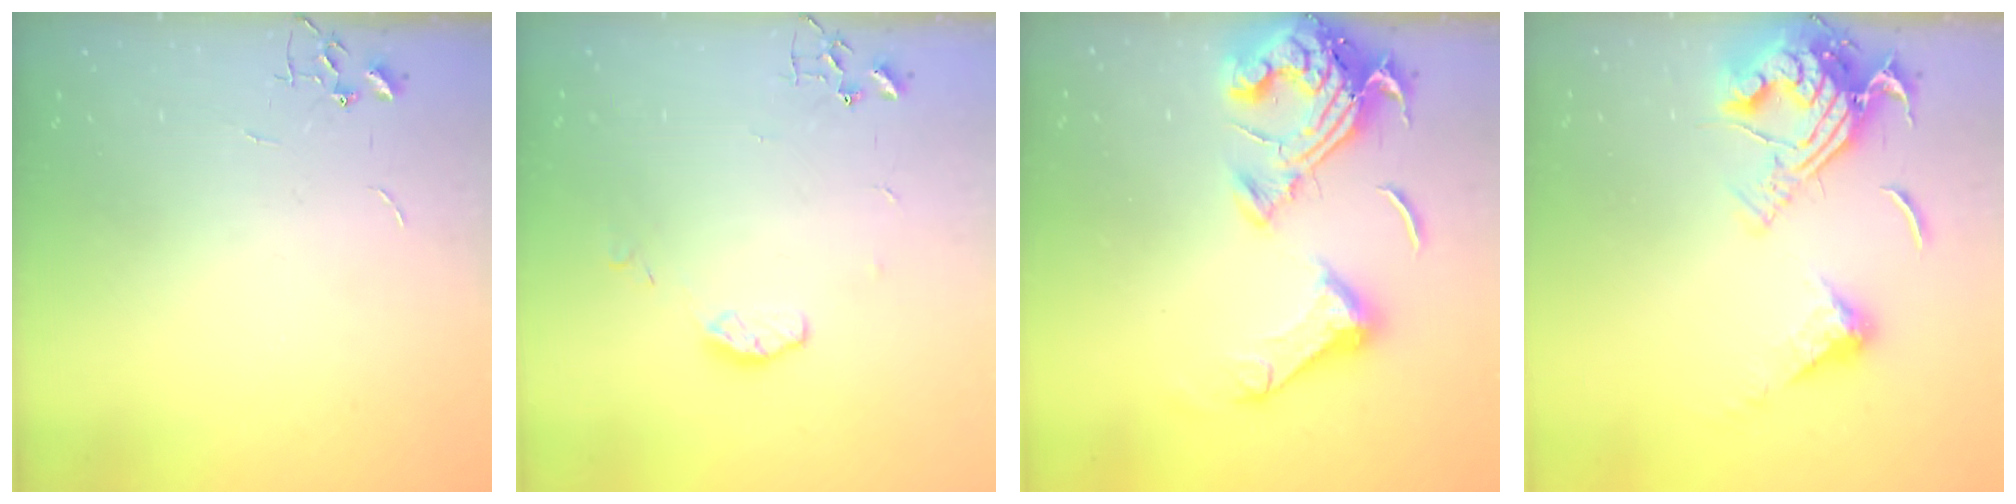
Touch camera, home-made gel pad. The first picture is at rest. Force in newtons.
{"total": 6.0, "press": 6.0, "slide": 0.5}
{"total": 18.2, "press": 18.1, "slide": 2.0}
{"total": 18.9, "press": 18.8, "slide": 2.2}